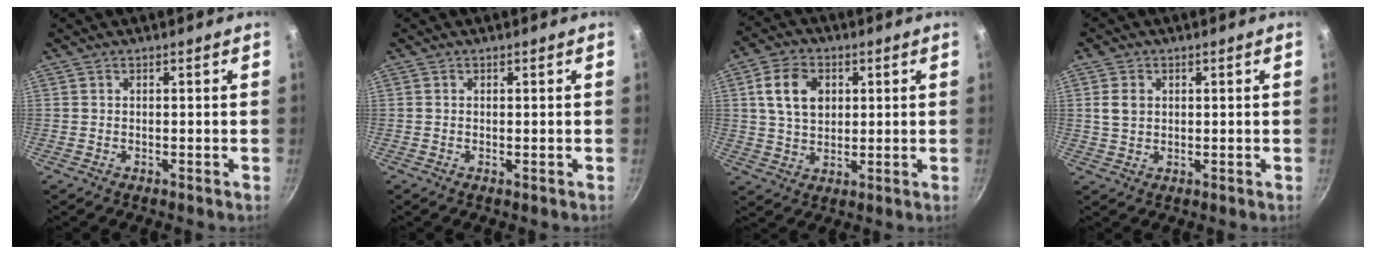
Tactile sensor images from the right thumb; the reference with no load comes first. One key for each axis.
{"total": 0.0}
{"total": 9.1, "fx": 2.2, "fy": 6.7, "fz": 5.7, "tx": -0.086, "ty": 0.004, "tz": 0.039}
{"total": 3.8, "fx": 0.9, "fy": 2.9, "fz": 2.3, "tx": -0.037, "ty": 0.000, "tz": 0.017}